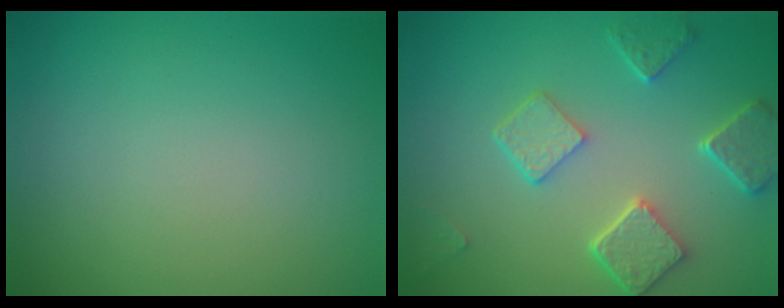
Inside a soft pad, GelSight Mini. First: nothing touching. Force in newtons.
{"total": 4.9, "press": 4.0, "slide": 2.9}